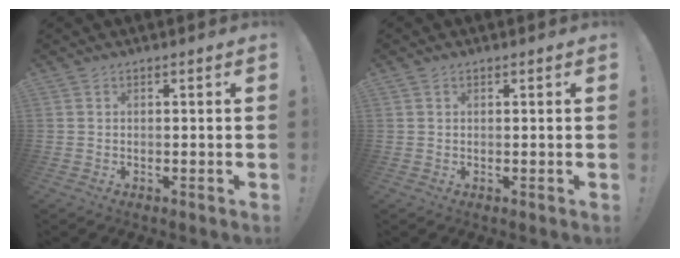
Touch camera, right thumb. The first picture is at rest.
{"total": 0.5, "force": [0.3, 0.4, 0.1], "torque": [0.001, -0.001, 0.006]}